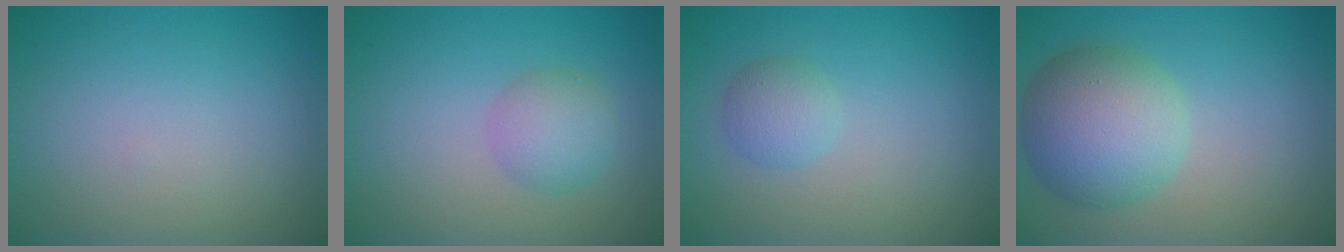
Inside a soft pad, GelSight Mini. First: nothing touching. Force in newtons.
{"total": 2.9, "press": 2.9, "slide": 0.1}
{"total": 1.9, "press": 1.9, "slide": 0.1}
{"total": 7.3, "press": 7.3, "slide": 0.4}